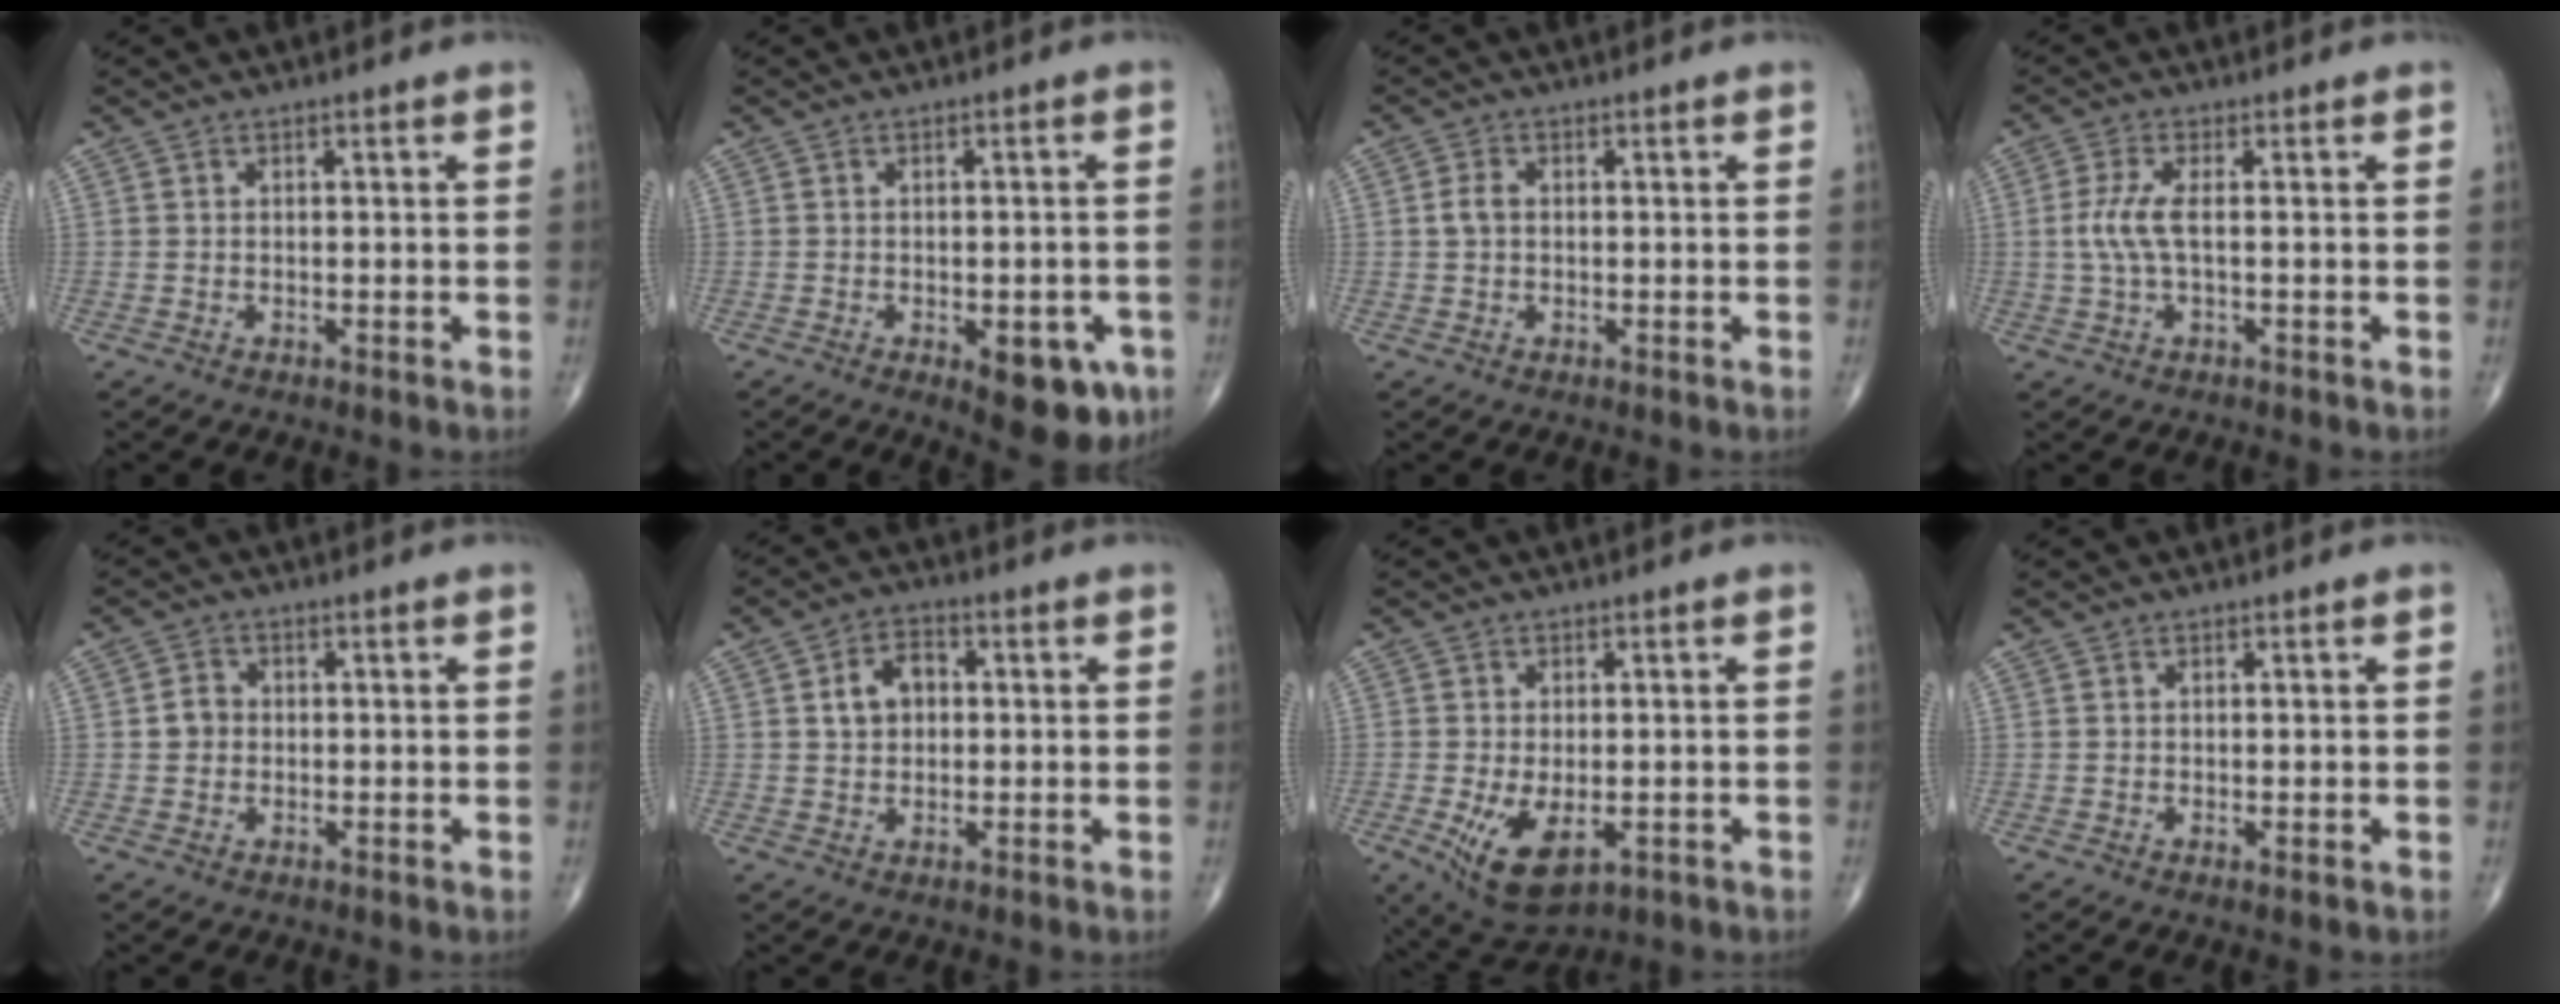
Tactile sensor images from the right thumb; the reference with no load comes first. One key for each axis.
{"total": 9.6, "fx": -3.8, "fy": 4.2, "fz": 7.7, "tx": -0.069, "ty": 0.004, "tz": -0.039}
{"total": 2.4, "fx": 0.1, "fy": 1.7, "fz": 1.7, "tx": -0.036, "ty": 0.006, "tz": 0.000}
{"total": 4.7, "fx": -0.1, "fy": 1.2, "fz": 4.5, "tx": -0.124, "ty": 0.004, "tz": -0.006}
{"total": 2.9, "fx": -0.1, "fy": 2.6, "fz": 1.2, "tx": -0.011, "ty": 0.007, "tz": -0.008}
{"total": 5.8, "fx": 0.9, "fy": 4.2, "fz": 3.9, "tx": -0.055, "ty": 0.014, "tz": 0.010}
{"total": 9.3, "fx": -2.7, "fy": 4.8, "fz": 7.5, "tx": -0.127, "ty": -0.014, "tz": -0.032}
{"total": 0.6, "fx": -0.1, "fy": 0.0, "fz": 0.6, "tx": -0.015, "ty": -0.004, "tz": -0.003}